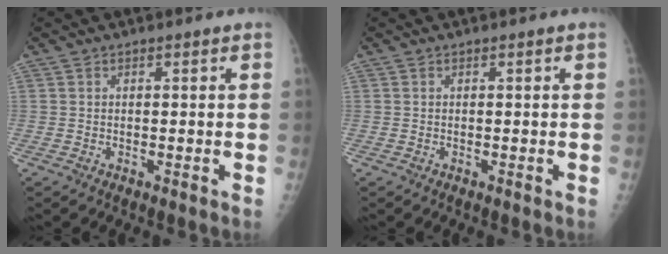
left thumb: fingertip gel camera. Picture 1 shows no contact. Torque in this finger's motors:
{"motor_torque": [0.00, 0.00, 0.00, 0.00, 0.00]}